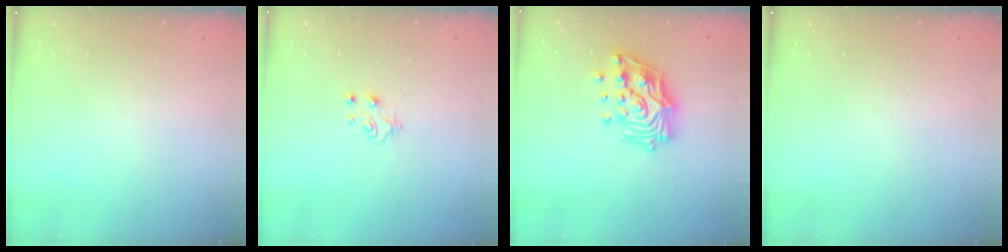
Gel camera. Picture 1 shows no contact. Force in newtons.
{"total": 6.1, "press": 6.1, "slide": 0.7}
{"total": 17.7, "press": 17.6, "slide": 2.0}
{"total": 0.0}